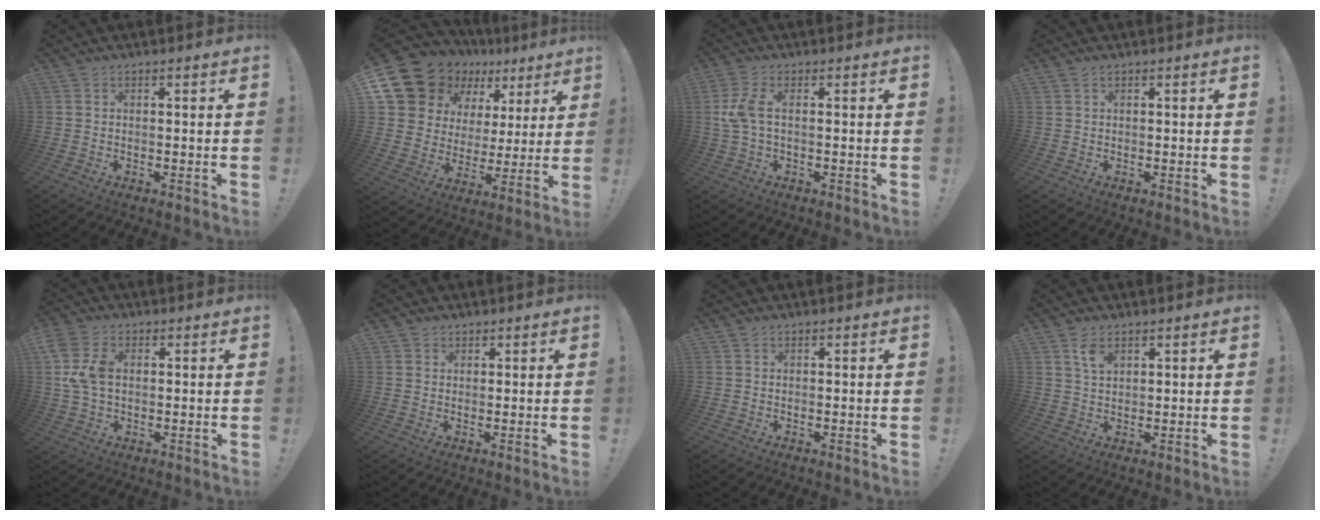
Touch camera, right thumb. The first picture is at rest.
{"total": 16.8, "force": [12.2, 9.9, 6.1], "torque": [-0.122, -0.083, 0.246]}
{"total": 5.9, "force": [0.4, 2.2, 5.4], "torque": [-0.120, -0.005, 0.007]}
{"total": 0.5, "force": [0.4, 0.2, 0.3], "torque": [-0.002, -0.001, 0.007]}
{"total": 9.7, "force": [1.6, 6.7, 6.9], "torque": [-0.138, 0.001, 0.032]}
{"total": 1.4, "force": [1.0, 1.0, 0.2], "torque": [-0.004, -0.003, 0.018]}
{"total": 0.0}
{"total": 4.6, "force": [2.8, 2.4, 2.8], "torque": [-0.046, -0.012, 0.048]}